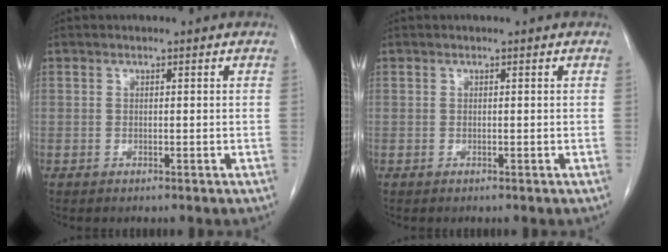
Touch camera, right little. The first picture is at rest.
{"total": 0.0}